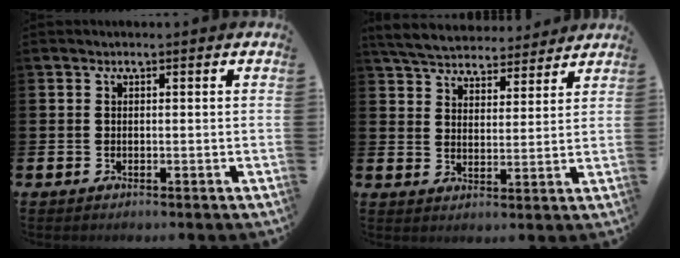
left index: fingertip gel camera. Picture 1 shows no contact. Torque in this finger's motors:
{"motor_torque": [1.08, -1.06, 0.45, 0.15]}